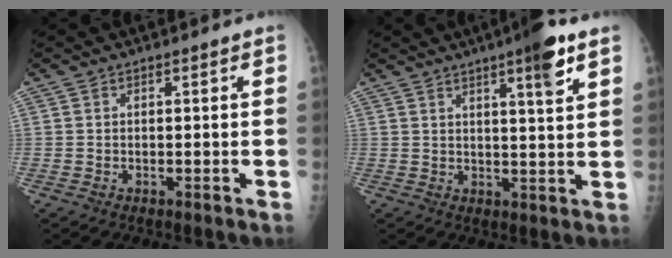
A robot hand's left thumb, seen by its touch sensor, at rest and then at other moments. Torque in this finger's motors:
{"motor_torque": [1.06, 0.84, 0.72, -0.36, 0.06]}